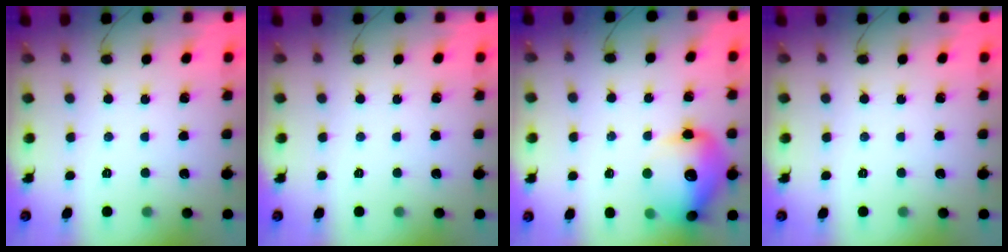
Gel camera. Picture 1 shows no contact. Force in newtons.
{"total": 0.0}
{"total": 17.1, "press": 16.9, "slide": 2.4}
{"total": 0.0}